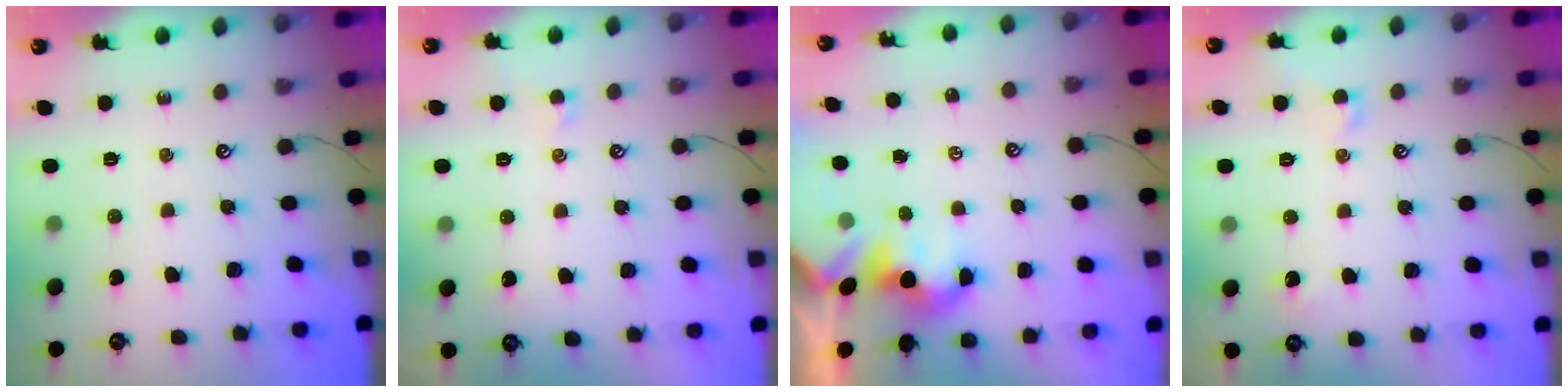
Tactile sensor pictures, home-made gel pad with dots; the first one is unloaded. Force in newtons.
{"total": 0.0}
{"total": 1.6, "press": 1.6, "slide": 0.3}
{"total": 1.6, "press": 1.5, "slide": 0.7}